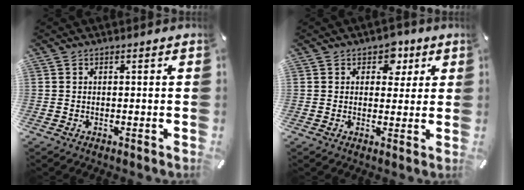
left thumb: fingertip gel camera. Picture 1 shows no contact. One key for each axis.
{"total": 5.9, "fx": 2.4, "fy": 4.6, "fz": 2.9, "tx": -0.013, "ty": -0.009, "tz": 0.032}